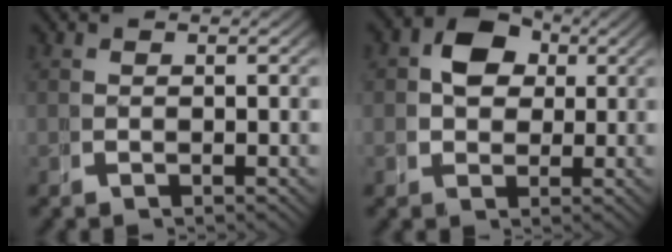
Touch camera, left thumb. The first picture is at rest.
{"total": 6.9, "force": [1.5, 5.5, 4.0], "torque": [-0.076, -0.005, 0.029]}